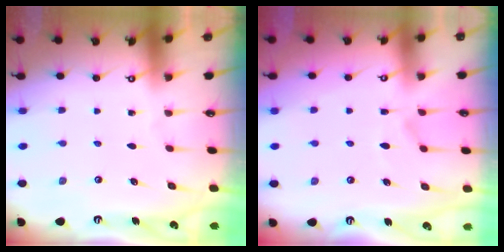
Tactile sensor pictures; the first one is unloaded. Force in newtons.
{"total": 1.9, "press": 1.4, "slide": 1.3}